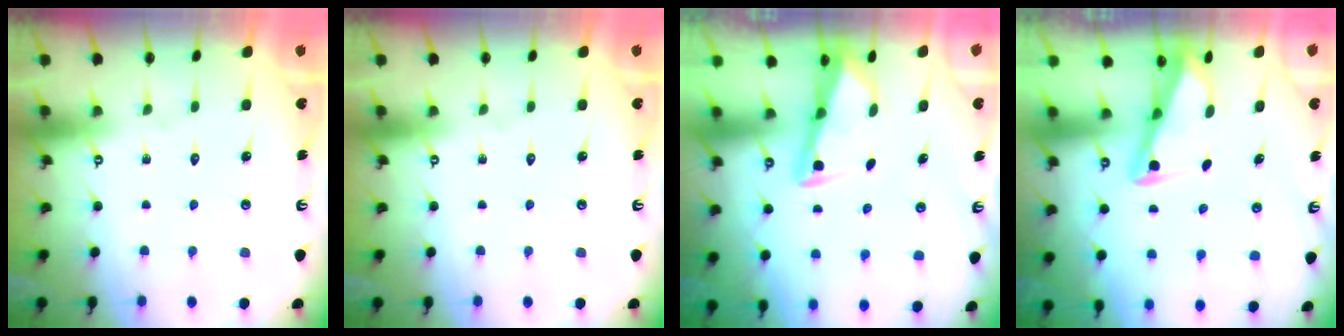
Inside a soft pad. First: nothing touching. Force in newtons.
{"total": 0.0}
{"total": 2.8, "press": 2.8, "slide": 0.2}
{"total": 2.7, "press": 2.6, "slide": 0.3}